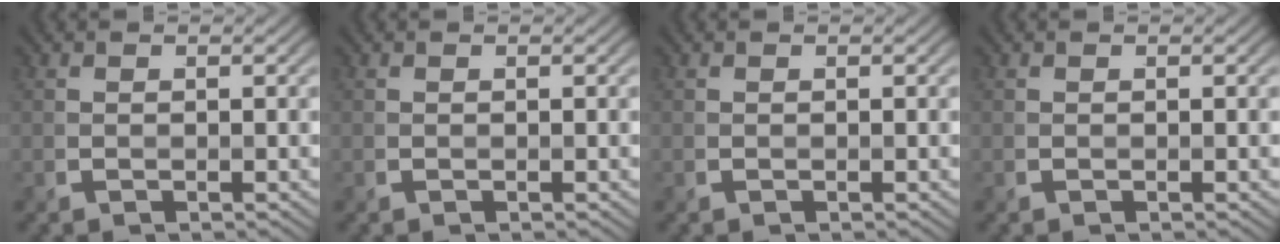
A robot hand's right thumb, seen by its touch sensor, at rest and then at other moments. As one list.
[{"total": 0.0}, {"total": 0.0}, {"total": 0.0}]